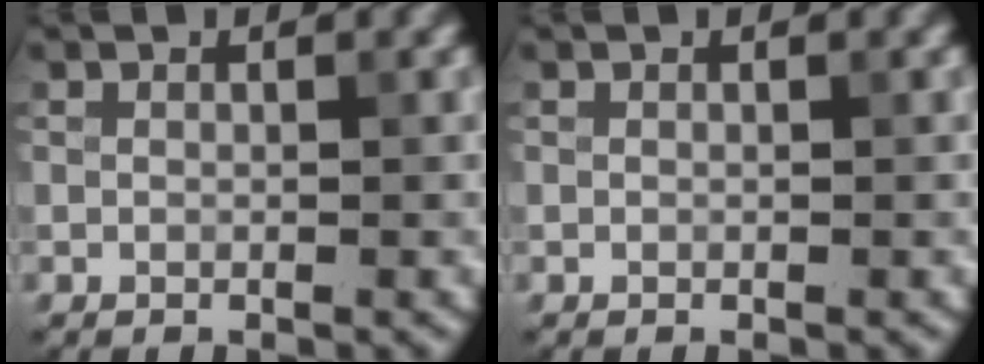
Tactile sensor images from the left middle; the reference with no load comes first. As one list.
[{"total": 0.0}]